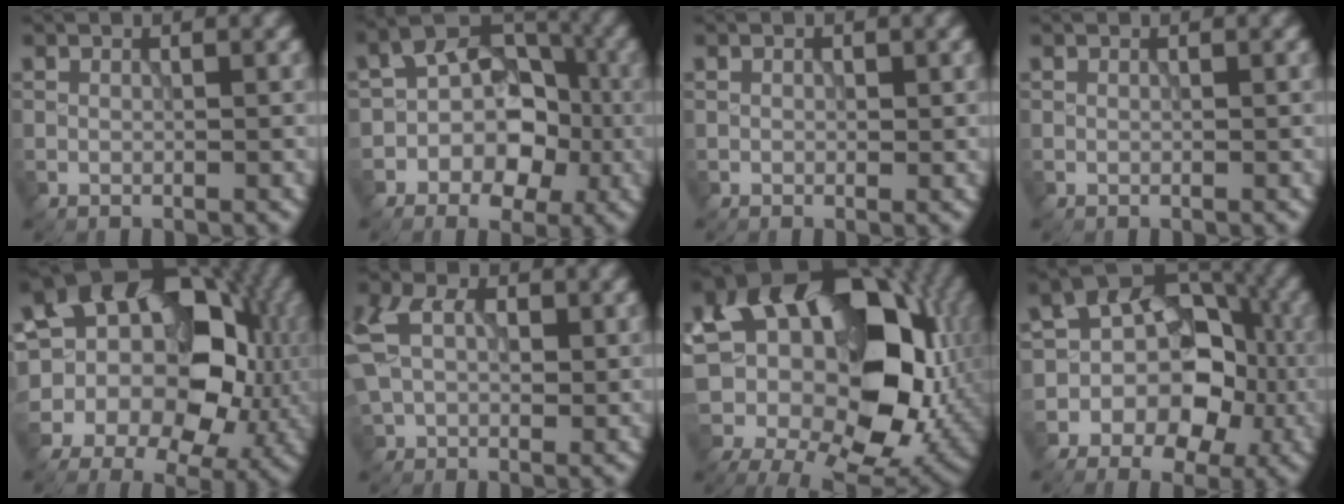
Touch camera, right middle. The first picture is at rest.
{"total": 7.5, "force": [-1.9, 5.5, 4.8], "torque": [-0.036, 0.010, -0.040]}
{"total": 0.8, "force": [0.1, 0.5, 0.6], "torque": [-0.008, 0.000, 0.002]}
{"total": 0.0}
{"total": 17.5, "force": [2.6, 13.4, 11.0], "torque": [-0.176, 0.025, 0.038]}
{"total": 6.1, "force": [1.3, 4.3, 4.1], "torque": [-0.096, 0.008, 0.022]}
{"total": 21.1, "force": [2.8, 15.6, 13.9], "torque": [-0.265, 0.009, 0.082]}
{"total": 10.5, "force": [-2.1, 8.7, 5.6], "torque": [-0.051, 0.024, -0.055]}